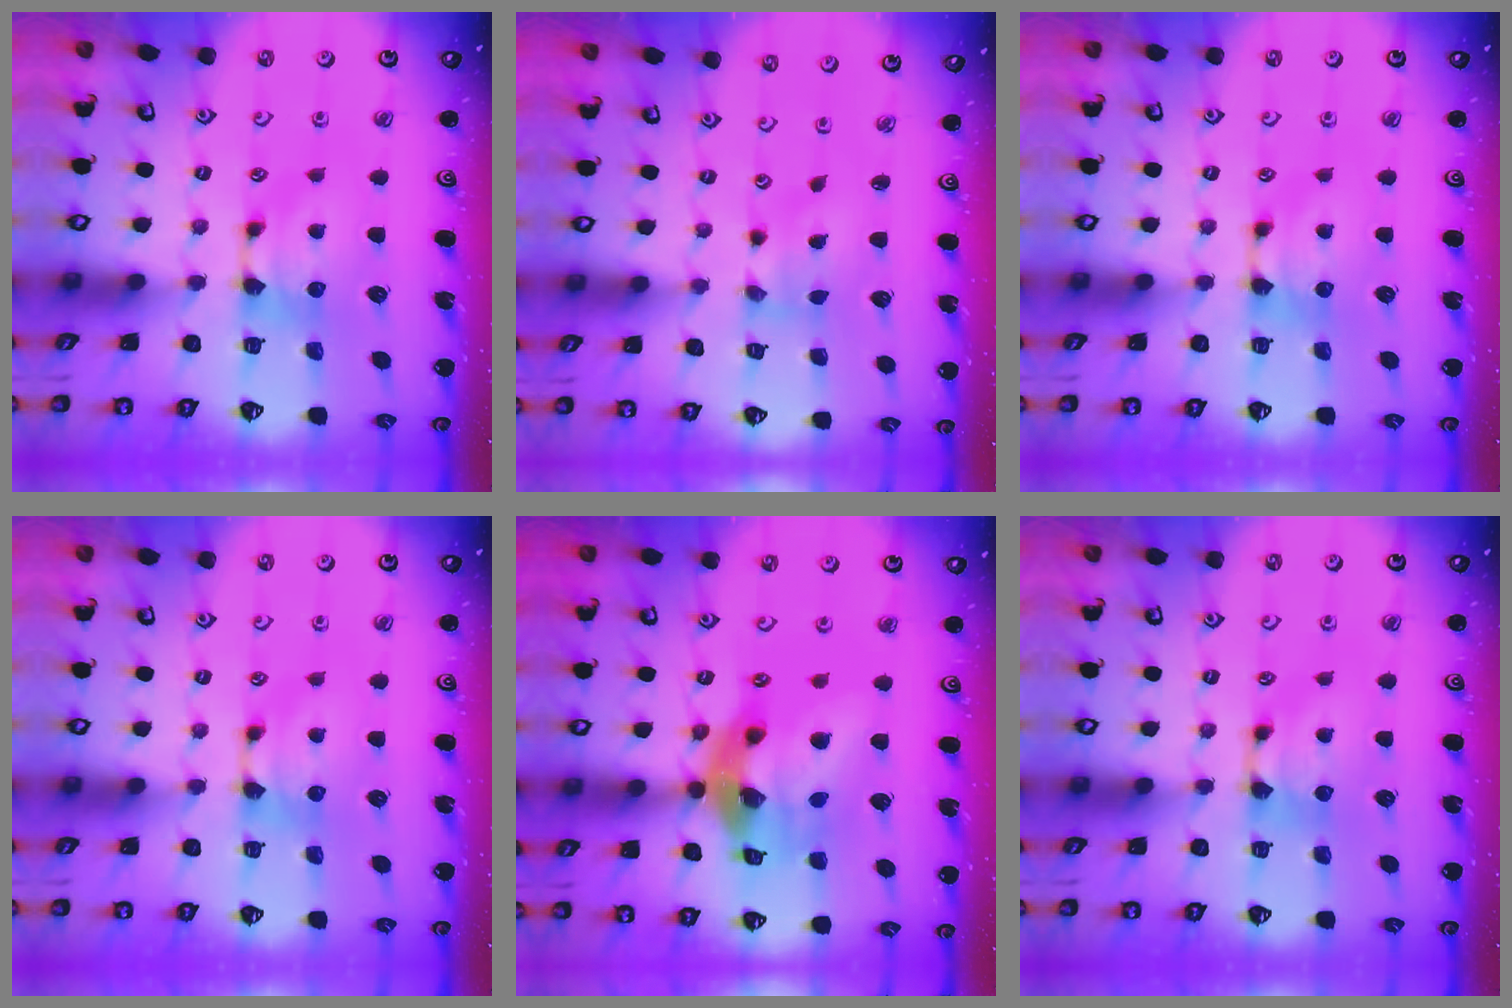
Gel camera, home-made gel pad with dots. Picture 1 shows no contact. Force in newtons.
{"total": 1.5, "press": 1.0, "slide": 1.1}
{"total": 0.0}
{"total": 0.0}
{"total": 13.8, "press": 13.5, "slide": 2.9}
{"total": 0.6, "press": 0.0, "slide": 0.6}